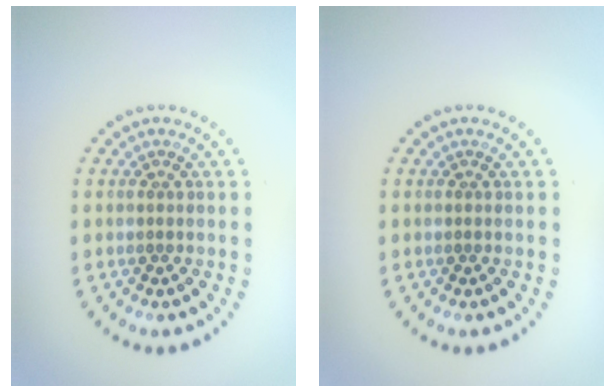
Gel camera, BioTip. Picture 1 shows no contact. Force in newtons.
{"total": 0.0}